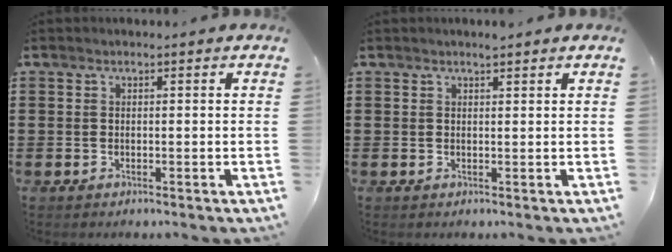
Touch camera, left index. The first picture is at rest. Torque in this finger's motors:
{"motor_torque": [0.35, -0.31, 0.03, 0.01]}